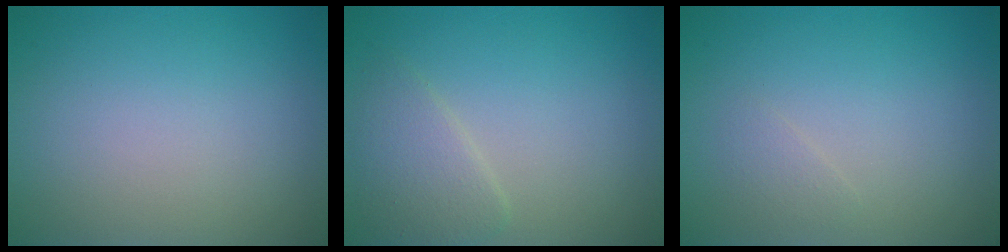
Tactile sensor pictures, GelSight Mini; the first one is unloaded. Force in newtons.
{"total": 2.6, "press": 2.6, "slide": 0.0}
{"total": 0.8, "press": 0.8, "slide": 0.0}